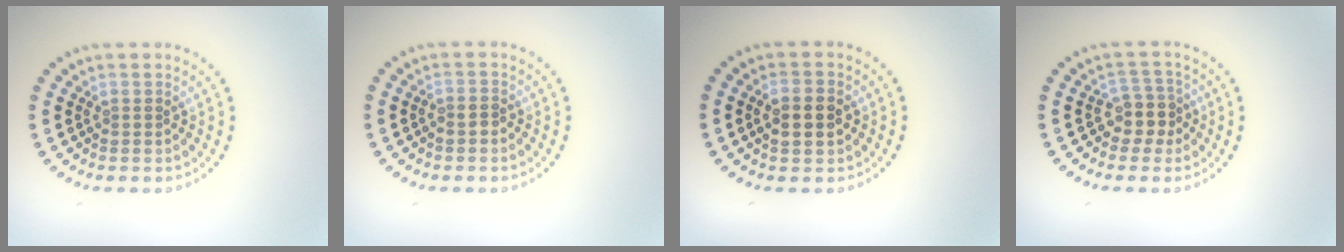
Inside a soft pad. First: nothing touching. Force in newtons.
{"total": 0.9, "press": 0.7, "slide": 0.6}
{"total": 2.8, "press": 2.8, "slide": 0.2}
{"total": 2.7, "press": 2.1, "slide": 1.6}